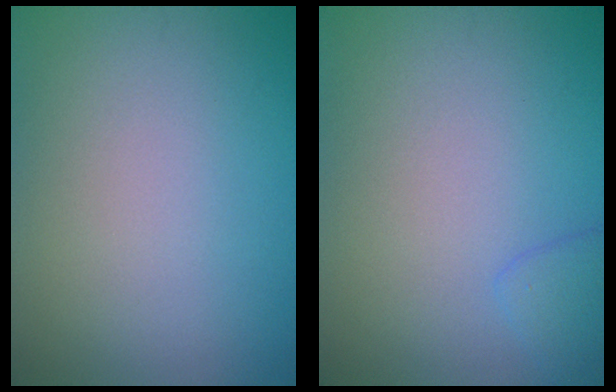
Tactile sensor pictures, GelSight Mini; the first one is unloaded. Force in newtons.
{"total": 1.5, "press": 1.4, "slide": 0.1}